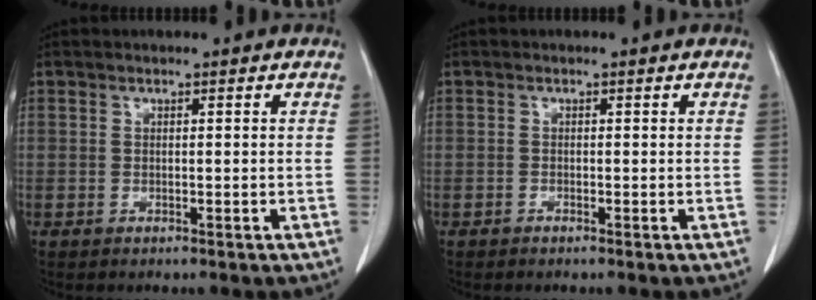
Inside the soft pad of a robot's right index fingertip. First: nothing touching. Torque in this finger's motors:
{"motor_torque": [0.00, 0.01, 0.03, 0.02]}